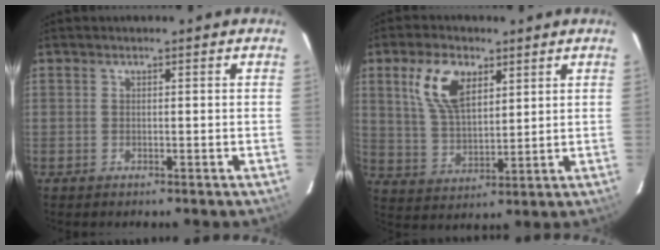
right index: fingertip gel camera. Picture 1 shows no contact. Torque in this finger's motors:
{"motor_torque": [1.04, 0.74, 0.38, 0.12]}